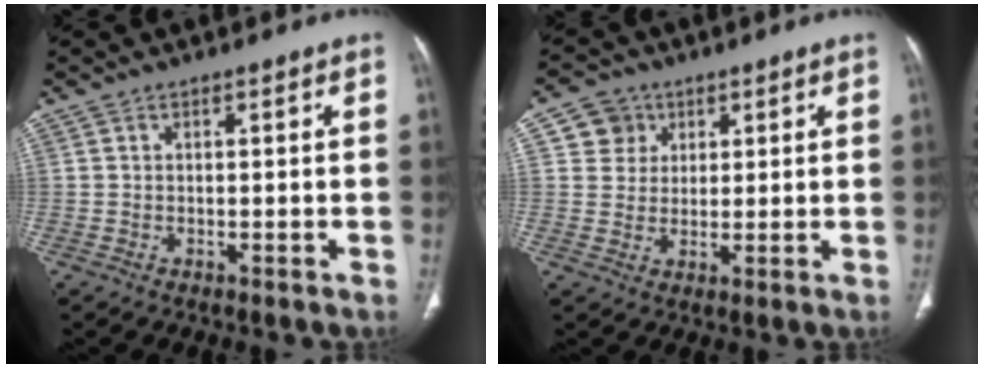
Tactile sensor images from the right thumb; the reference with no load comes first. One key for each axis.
{"total": 5.6, "fx": 2.2, "fy": 5.1, "fz": 0.8, "tx": 0.014, "ty": -0.004, "tz": 0.037}